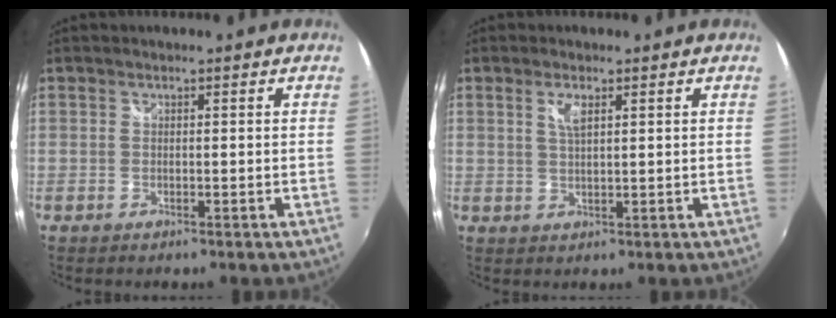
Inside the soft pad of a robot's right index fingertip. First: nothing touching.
{"total": 2.8, "force": [1.2, 0.9, 2.3], "torque": [-0.043, -0.001, 0.022]}